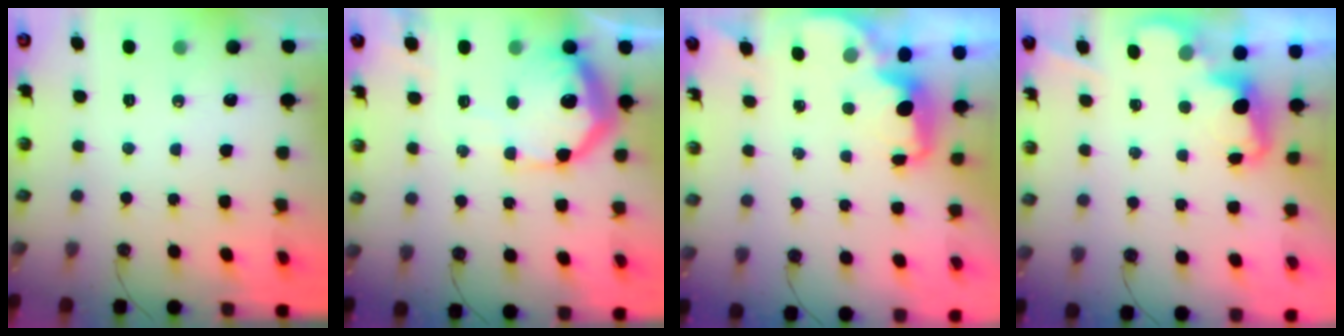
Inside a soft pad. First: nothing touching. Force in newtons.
{"total": 19.6, "press": 19.5, "slide": 1.6}
{"total": 1.7, "press": 1.6, "slide": 0.5}
{"total": 2.4, "press": 2.4, "slide": 0.5}